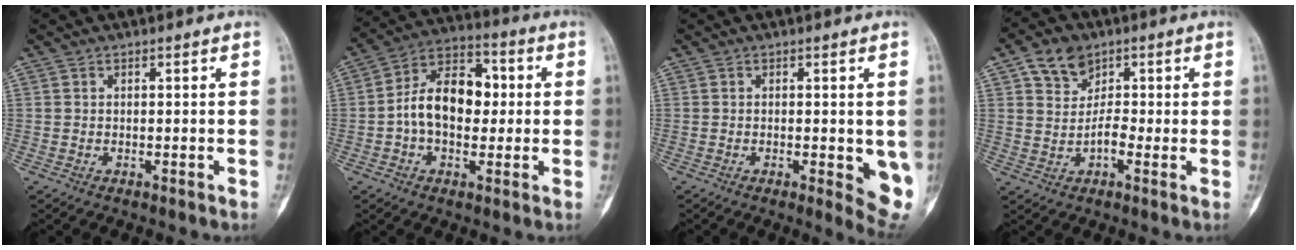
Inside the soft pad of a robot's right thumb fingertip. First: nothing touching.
{"total": 13.5, "force": [-0.3, 9.0, 10.1], "torque": [-0.142, 0.037, -0.013]}
{"total": 7.2, "force": [-1.1, 2.7, 6.6], "torque": [-0.062, -0.013, -0.012]}
{"total": 7.0, "force": [1.7, 5.9, 3.5], "torque": [-0.028, 0.002, 0.025]}